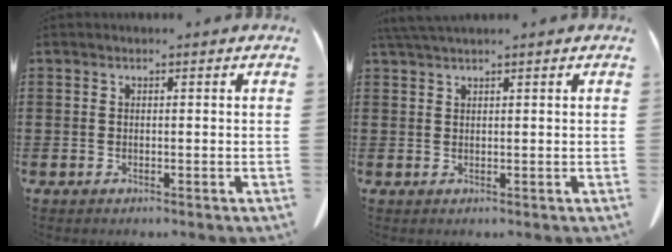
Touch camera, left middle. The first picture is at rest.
{"total": 1.7, "force": [1.5, -0.2, 0.8], "torque": [-0.018, -0.003, 0.029]}